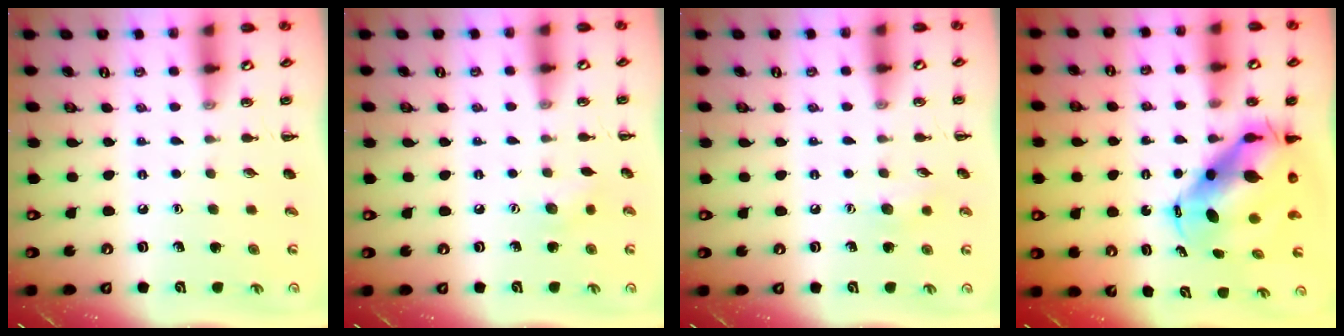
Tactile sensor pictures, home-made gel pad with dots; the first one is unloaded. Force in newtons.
{"total": 6.2, "press": 6.0, "slide": 1.6}
{"total": 6.0, "press": 5.8, "slide": 1.5}
{"total": 10.2, "press": 9.9, "slide": 2.5}